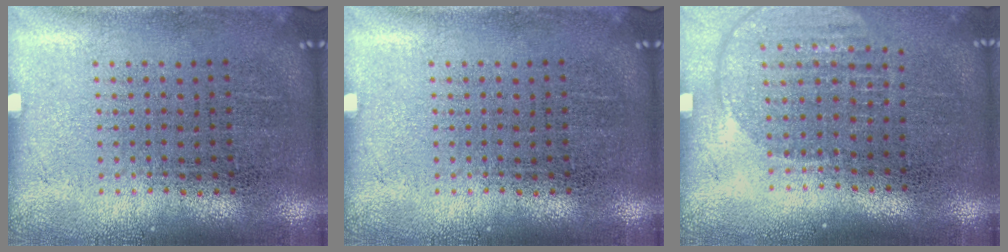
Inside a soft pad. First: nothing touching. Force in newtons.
{"total": 0.0}
{"total": 1.7, "press": 1.5, "slide": 0.8}